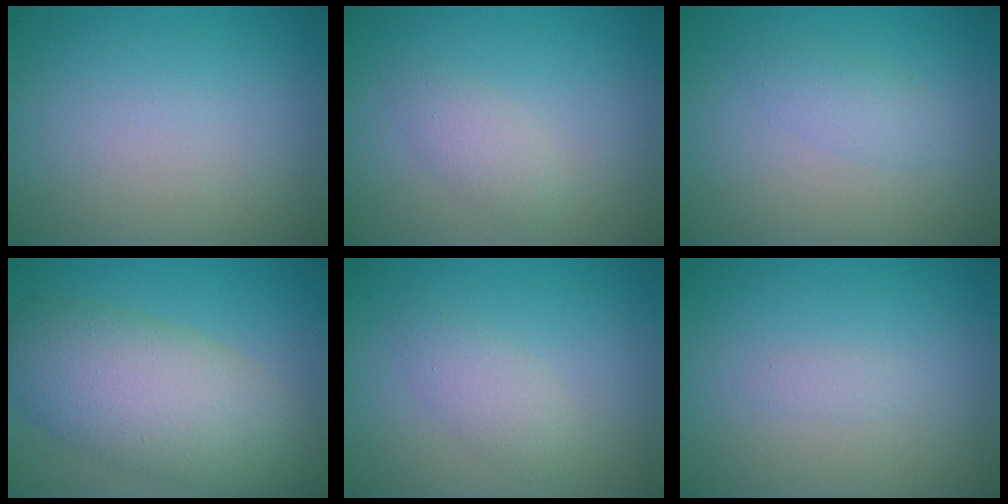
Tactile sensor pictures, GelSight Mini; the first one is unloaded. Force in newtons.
{"total": 1.9, "press": 1.9, "slide": 0.1}
{"total": 1.7, "press": 1.7, "slide": 0.1}
{"total": 9.1, "press": 9.1, "slide": 0.4}
{"total": 2.1, "press": 2.1, "slide": 0.1}
{"total": 0.7, "press": 0.7, "slide": 0.0}